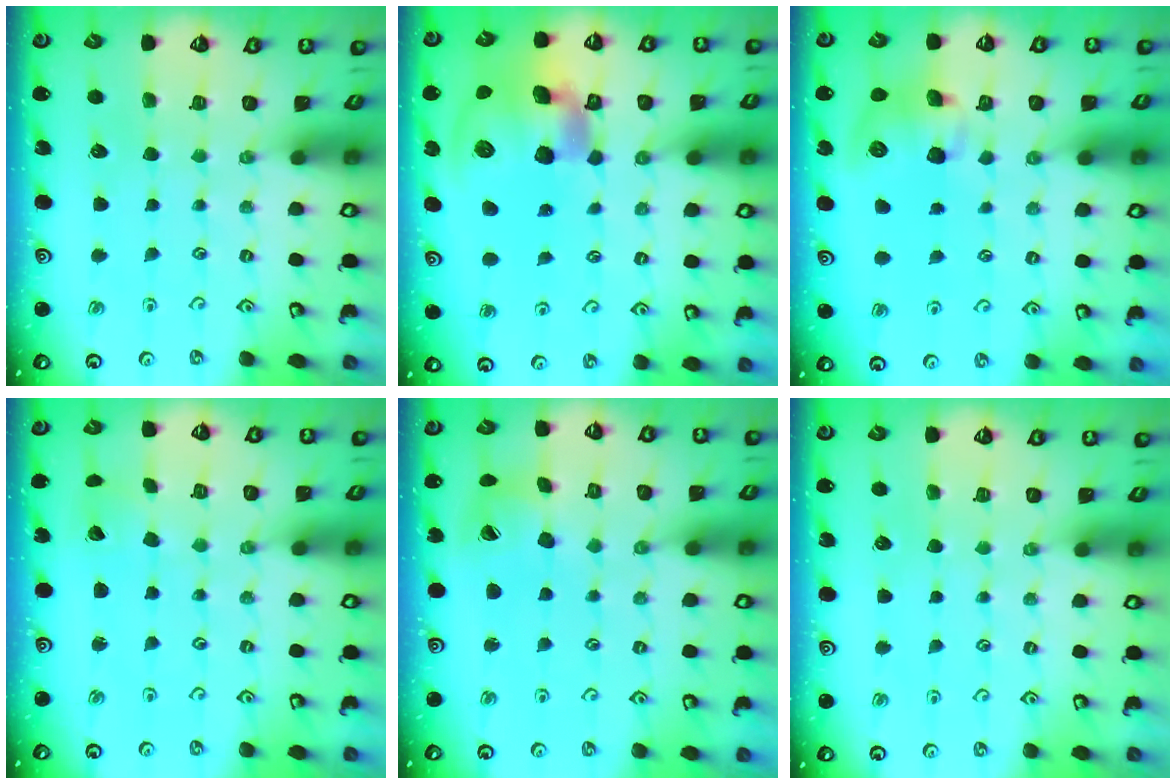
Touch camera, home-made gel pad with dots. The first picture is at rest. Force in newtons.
{"total": 20.9, "press": 20.6, "slide": 3.6}
{"total": 9.0, "press": 8.9, "slide": 1.0}
{"total": 2.0, "press": 2.0, "slide": 0.2}
{"total": 10.7, "press": 10.6, "slide": 1.2}
{"total": 0.0}